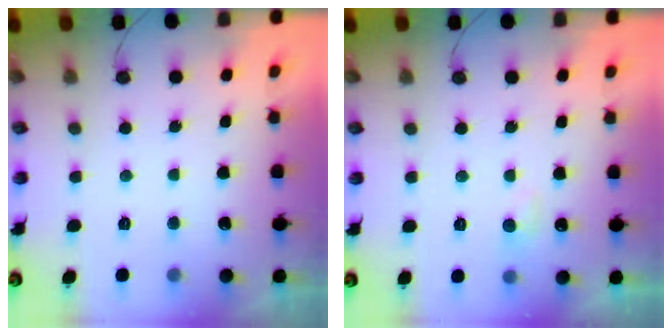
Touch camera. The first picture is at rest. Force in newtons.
{"total": 4.1, "press": 4.1, "slide": 0.5}